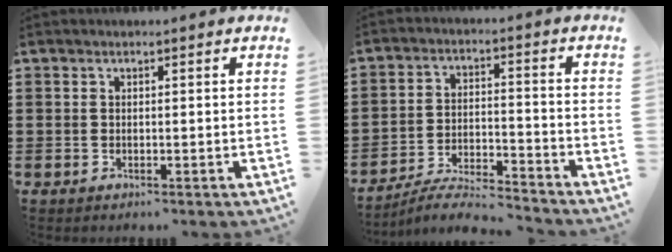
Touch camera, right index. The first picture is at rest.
{"total": 5.8, "force": [-5.6, -0.1, 1.4], "torque": [-0.037, -0.004, -0.113]}